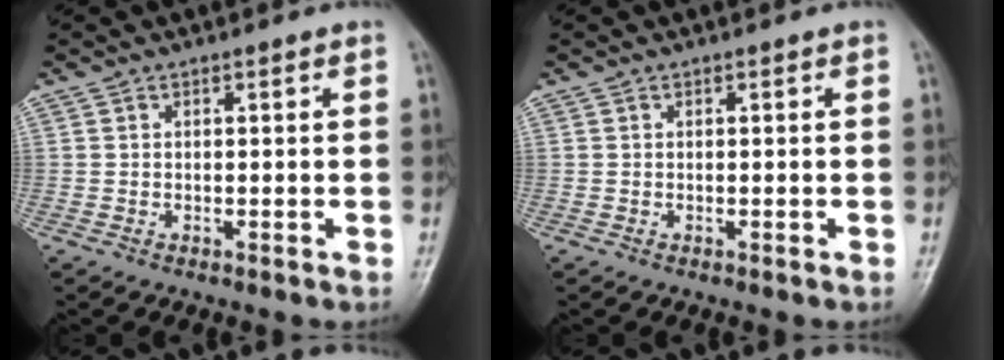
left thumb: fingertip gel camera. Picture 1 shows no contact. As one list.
[{"total": 0.0}]